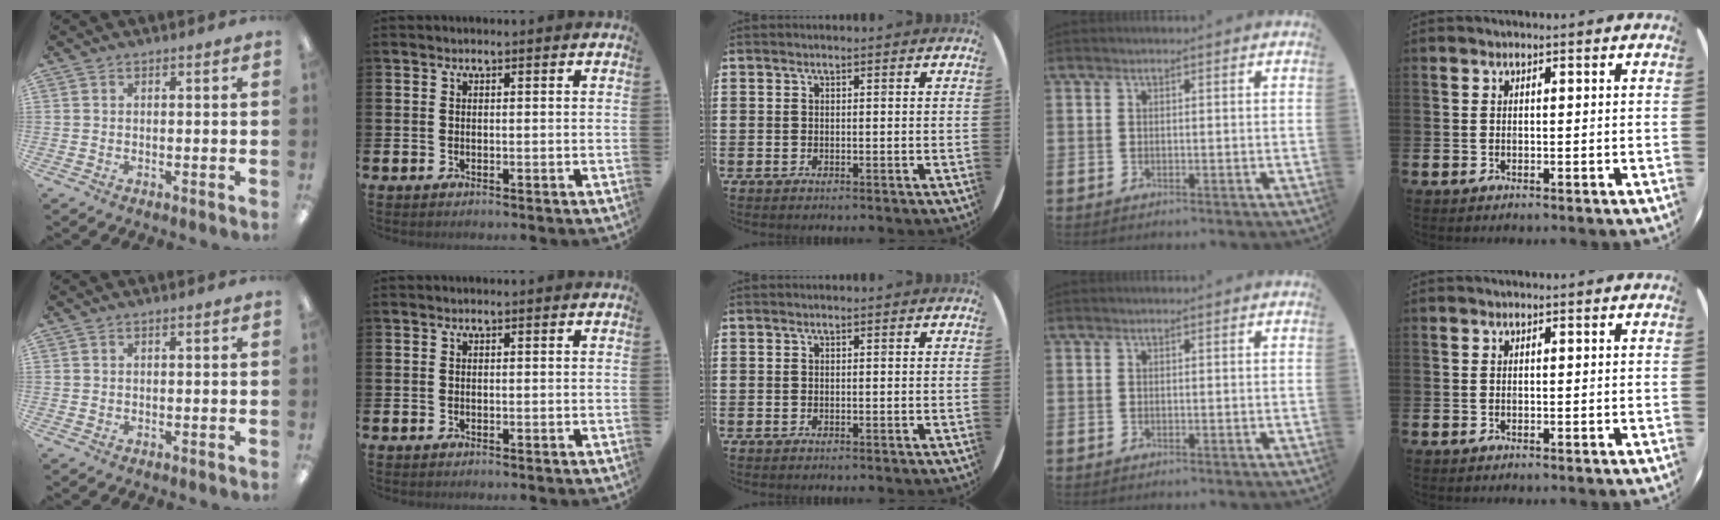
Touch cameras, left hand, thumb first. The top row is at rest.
{"thumb": {"total": 0.5, "force": [0.3, 0.4, 0.2], "torque": [-0.004, 0.004, 0.004]}}